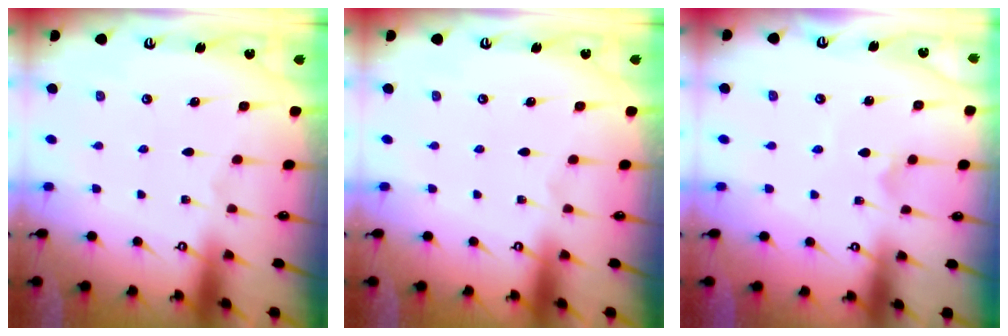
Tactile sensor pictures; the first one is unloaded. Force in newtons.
{"total": 0.0}
{"total": 2.5, "press": 2.5, "slide": 0.3}